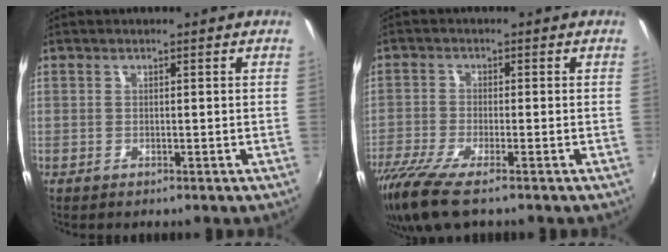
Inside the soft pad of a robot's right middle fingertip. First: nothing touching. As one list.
[{"total": 9.2, "force": [-6.8, 1.5, 6.1], "torque": [-0.149, -0.041, -0.129]}]